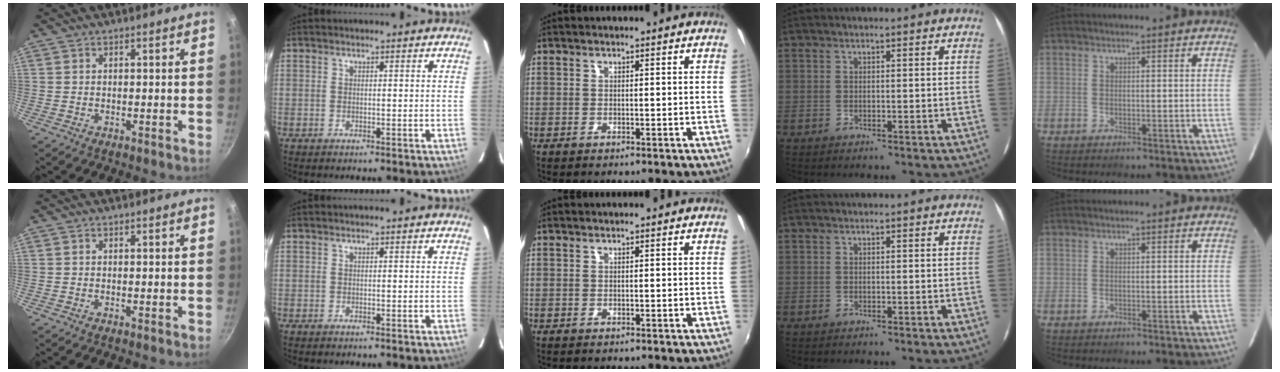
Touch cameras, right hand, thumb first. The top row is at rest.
{}